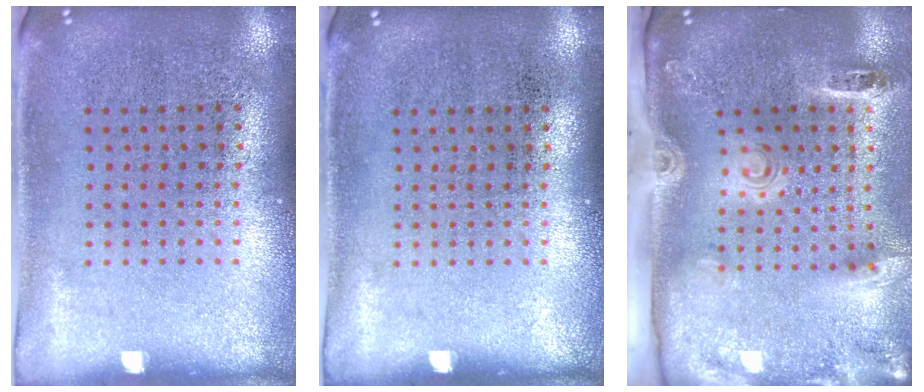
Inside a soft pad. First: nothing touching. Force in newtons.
{"total": 0.0}
{"total": 2.9, "press": 1.9, "slide": 2.1}